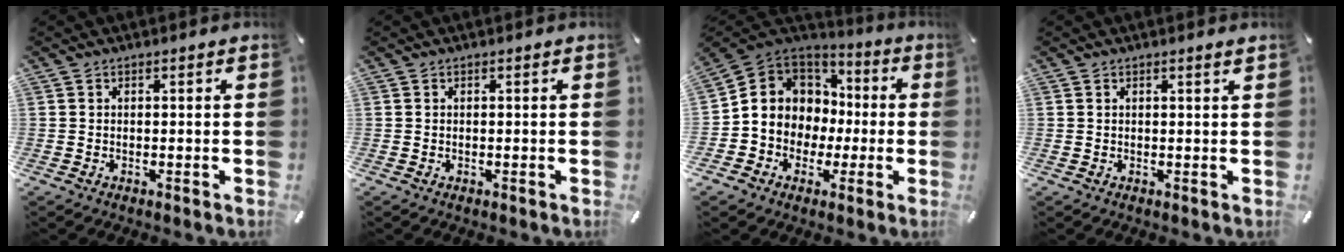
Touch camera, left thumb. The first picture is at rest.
{"total": 0.0}
{"total": 9.4, "force": [-1.2, 9.3, 1.0], "torque": [-0.041, -0.005, -0.014]}
{"total": 0.9, "force": [0.6, 0.0, 0.7], "torque": [-0.012, 0.000, 0.010]}